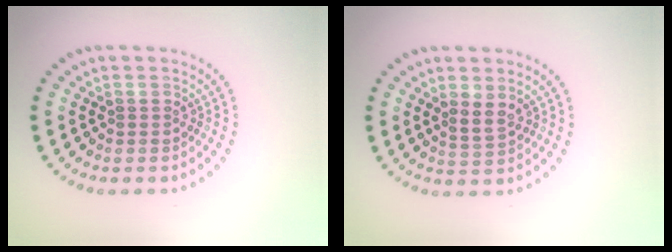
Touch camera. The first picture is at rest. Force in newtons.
{"total": 1.7, "press": 1.3, "slide": 1.1}